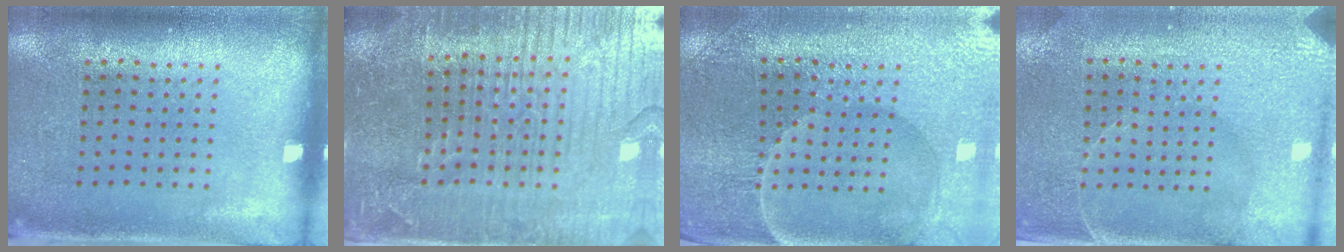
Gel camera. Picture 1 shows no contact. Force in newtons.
{"total": 5.5, "press": 5.0, "slide": 2.3}
{"total": 3.5, "press": 3.5, "slide": 0.2}
{"total": 3.0, "press": 2.9, "slide": 0.3}